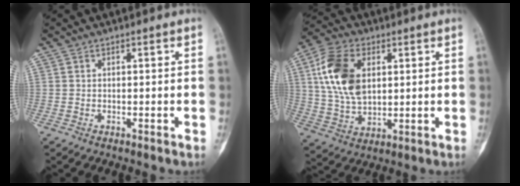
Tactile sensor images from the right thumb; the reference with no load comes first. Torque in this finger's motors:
{"motor_torque": [-1.19, 1.40, 0.56, 0.10, 0.41]}